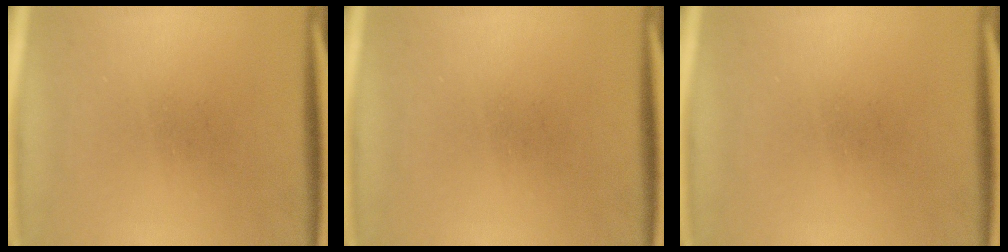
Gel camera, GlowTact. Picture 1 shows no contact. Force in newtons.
{"total": 0.0}
{"total": 0.0}